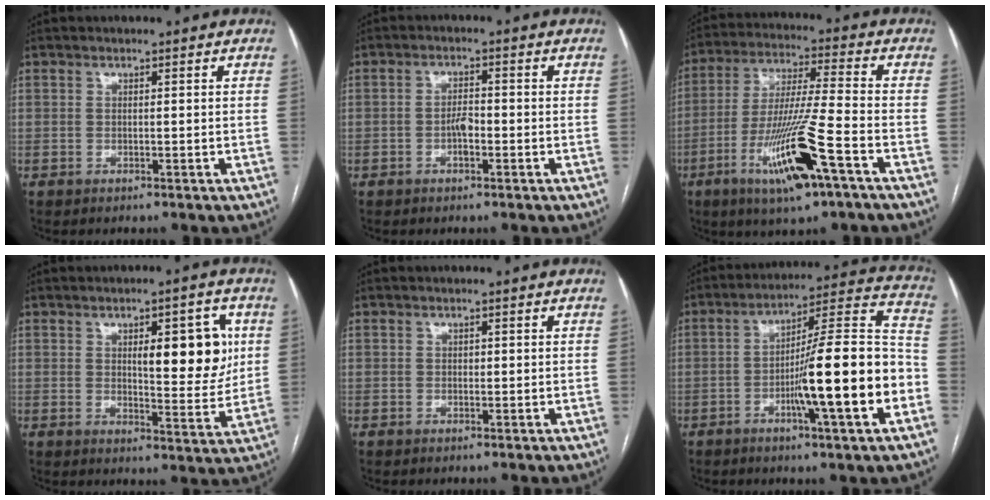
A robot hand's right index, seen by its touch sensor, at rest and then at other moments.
{"total": 2.6, "force": [-0.9, 1.0, 2.2], "torque": [-0.036, 0.004, -0.017]}
{"total": 14.9, "force": [-7.0, 0.6, 13.2], "torque": [-0.263, -0.020, -0.122]}
{"total": 10.3, "force": [2.6, 3.2, 9.5], "torque": [-0.125, 0.005, 0.040]}
{"total": 0.5, "force": [0.1, 0.4, 0.3], "torque": [-0.003, 0.001, 0.000]}
{"total": 17.4, "force": [-5.1, 0.5, 16.6], "torque": [-0.254, 0.008, -0.081]}